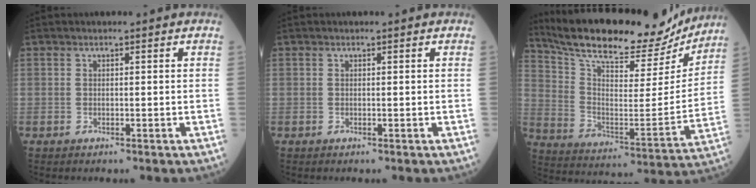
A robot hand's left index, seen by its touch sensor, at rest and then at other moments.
{"total": 0.0}
{"total": 24.7, "force": [22.3, 5.3, 9.3], "torque": [-0.165, -0.018, 0.332]}